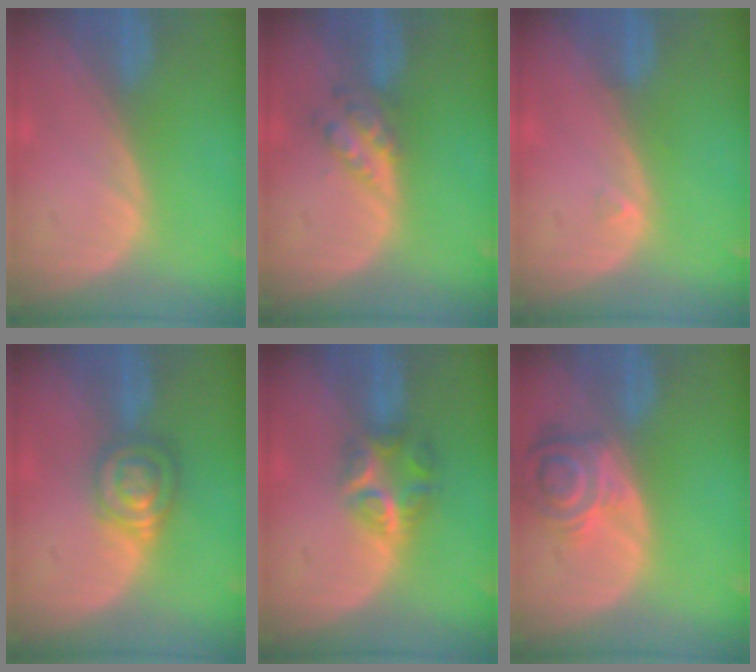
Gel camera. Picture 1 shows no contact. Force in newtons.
{"total": 3.7, "press": 3.7, "slide": 0.3}
{"total": 0.5, "press": 0.5, "slide": 0.2}
{"total": 6.2, "press": 5.8, "slide": 2.2}
{"total": 5.9, "press": 5.5, "slide": 2.2}
{"total": 7.2, "press": 6.5, "slide": 3.0}